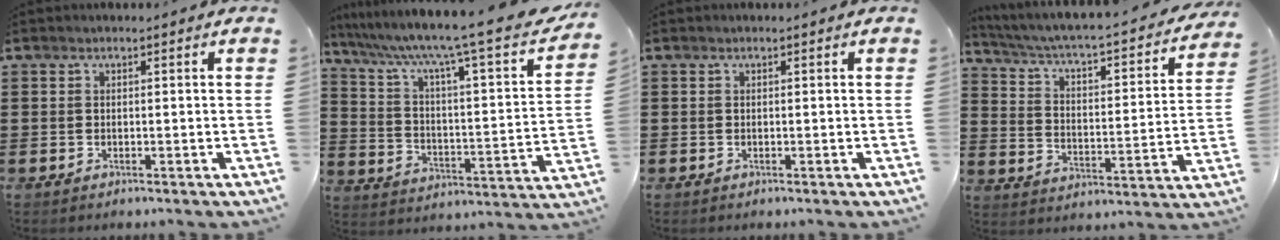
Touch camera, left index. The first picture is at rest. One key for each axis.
{"total": 9.9, "fx": 7.5, "fy": 0.2, "fz": 6.6, "tx": -0.147, "ty": -0.058, "tz": 0.111}
{"total": 0.0}
{"total": 3.4, "fx": 2.5, "fy": 0.5, "fz": 2.1, "tx": -0.057, "ty": -0.033, "tz": 0.031}